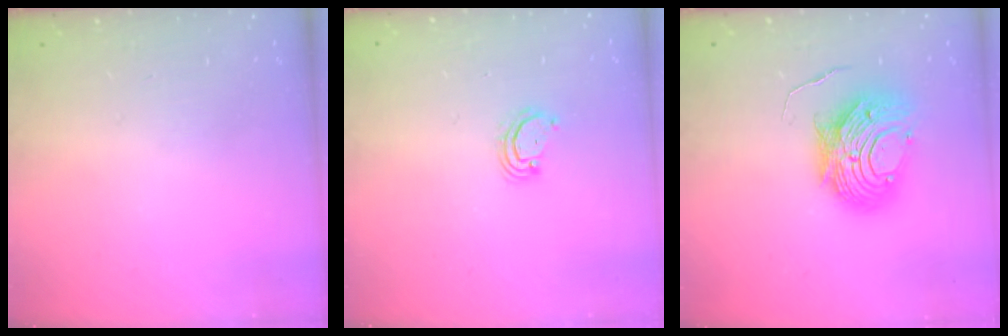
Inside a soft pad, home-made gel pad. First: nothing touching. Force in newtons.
{"total": 2.9, "press": 2.9, "slide": 0.2}
{"total": 10.5, "press": 10.5, "slide": 1.0}